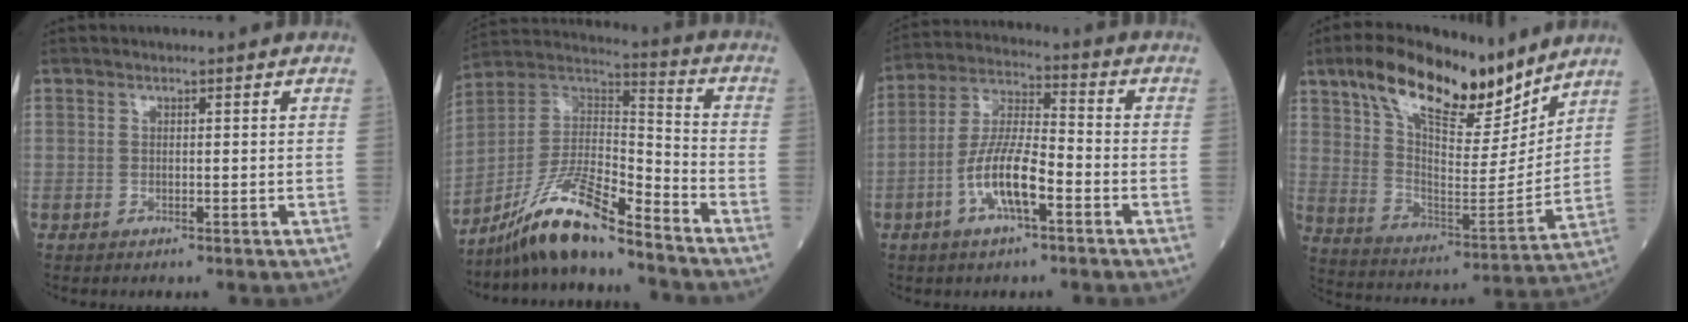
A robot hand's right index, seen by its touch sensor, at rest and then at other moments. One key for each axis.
{"total": 14.0, "fx": -11.2, "fy": 1.3, "fz": 8.3, "tx": -0.159, "ty": 0.010, "tz": -0.203}
{"total": 10.2, "fx": -3.8, "fy": 2.5, "fz": 9.2, "tx": -0.185, "ty": 0.007, "tz": -0.074}
{"total": 18.3, "fx": 13.1, "fy": 5.6, "fz": 11.5, "tx": -0.204, "ty": 0.002, "tz": 0.234}